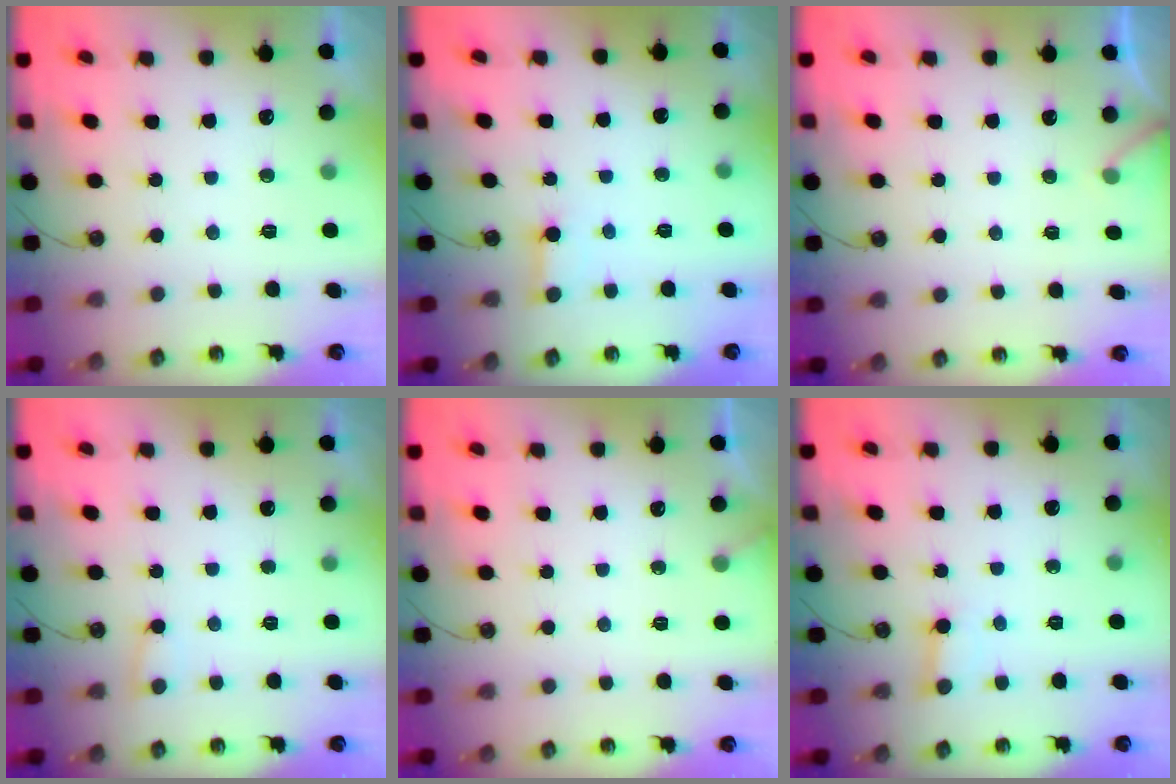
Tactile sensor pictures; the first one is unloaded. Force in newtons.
{"total": 2.2, "press": 2.2, "slide": 0.1}
{"total": 3.0, "press": 3.0, "slide": 0.2}
{"total": 4.3, "press": 4.3, "slide": 0.4}
{"total": 2.6, "press": 2.6, "slide": 0.3}
{"total": 2.7, "press": 2.7, "slide": 0.2}